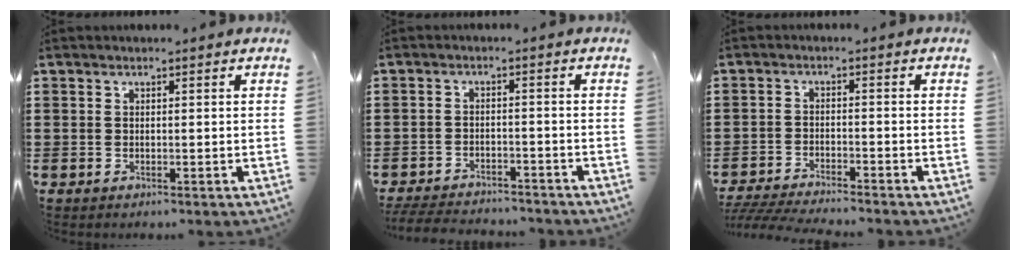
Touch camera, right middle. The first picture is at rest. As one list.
[{"total": 4.0, "force": [-4.0, 0.4, 0.6], "torque": [-0.017, 0.000, -0.084]}, {"total": 3.9, "force": [-3.9, -0.1, 0.8], "torque": [-0.028, -0.010, -0.084]}]